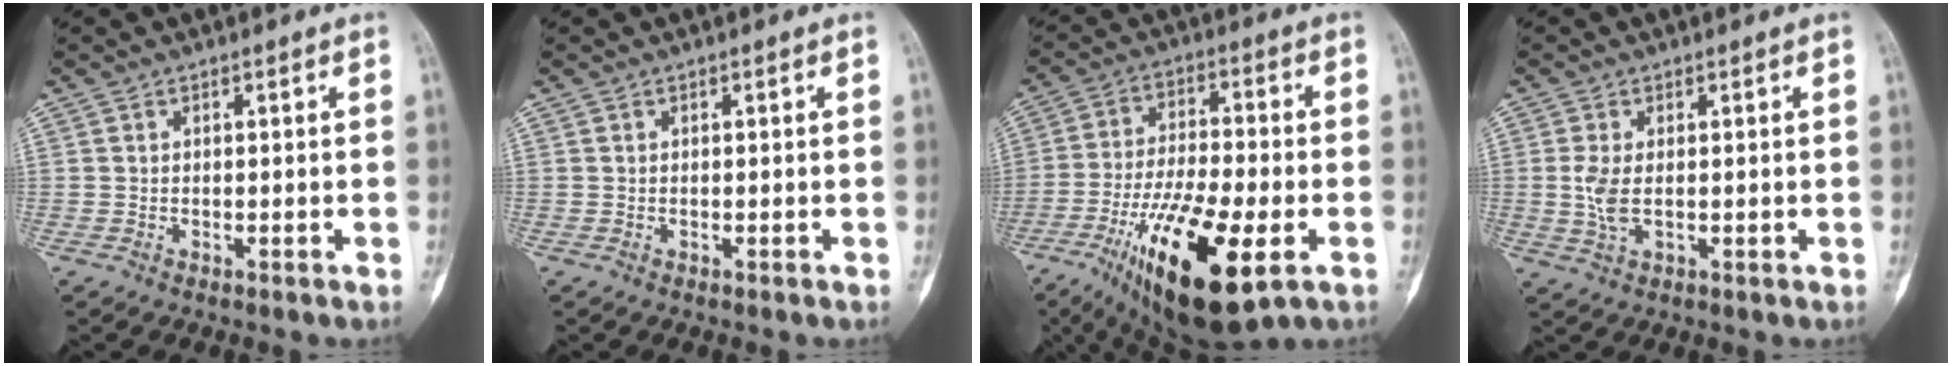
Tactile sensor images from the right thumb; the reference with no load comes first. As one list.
[{"total": 0.0}, {"total": 20.5, "force": [-8.2, 6.4, 17.7], "torque": [-0.328, -0.001, -0.133]}, {"total": 3.9, "force": [0.1, 1.9, 3.4], "torque": [-0.082, -0.004, 0.006]}]